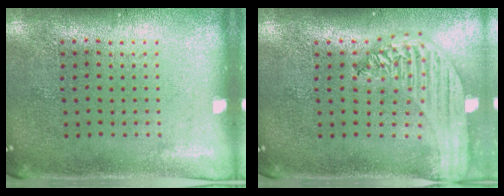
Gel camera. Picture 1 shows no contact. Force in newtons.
{"total": 2.2, "press": 2.0, "slide": 1.0}